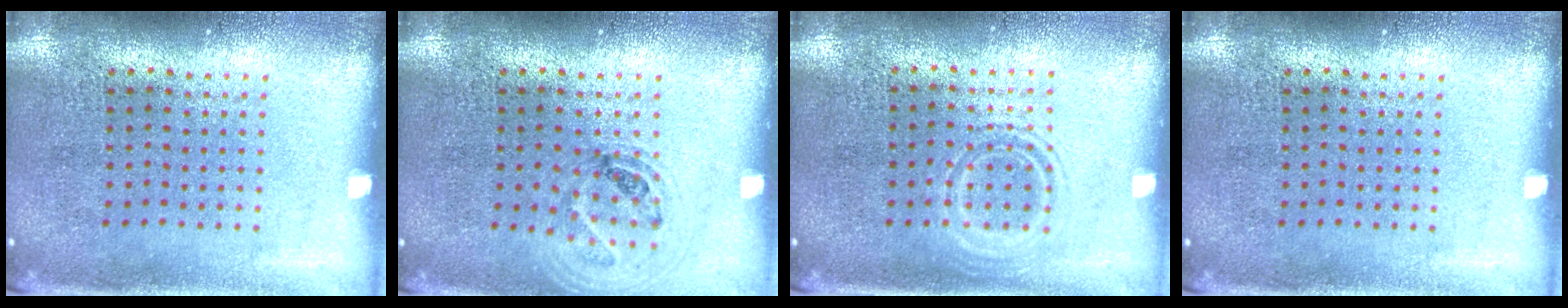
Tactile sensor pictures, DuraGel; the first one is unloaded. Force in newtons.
{"total": 0.9, "press": 0.9, "slide": 0.2}
{"total": 1.1, "press": 1.0, "slide": 0.5}
{"total": 0.0}